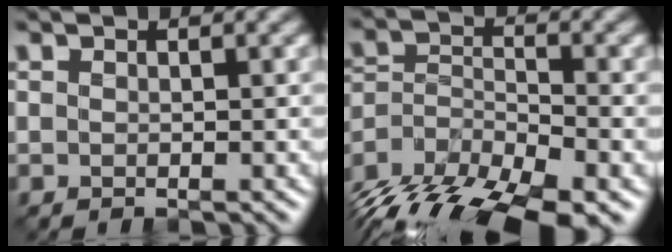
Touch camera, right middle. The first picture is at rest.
{"total": 13.3, "force": [-10.2, 5.2, 6.7], "torque": [-0.121, -0.018, -0.164]}